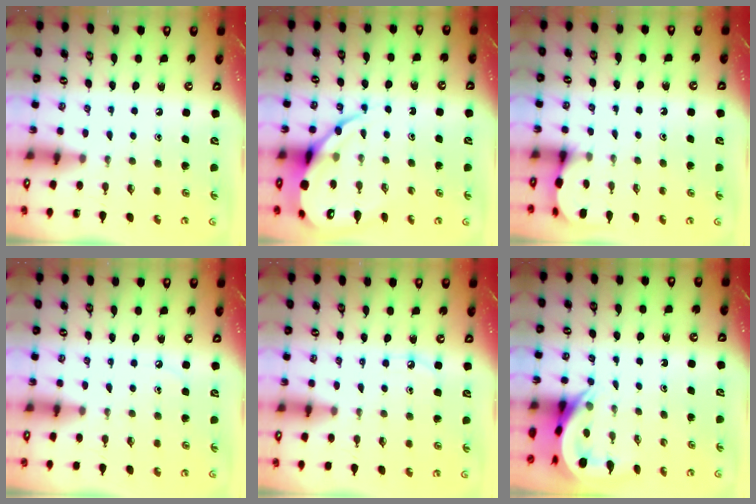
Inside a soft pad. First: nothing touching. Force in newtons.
{"total": 10.9, "press": 10.9, "slide": 1.3}
{"total": 1.3, "press": 1.3, "slide": 0.1}
{"total": 2.5, "press": 2.5, "slide": 0.4}
{"total": 4.3, "press": 4.3, "slide": 0.7}
{"total": 5.0, "press": 5.0, "slide": 0.3}